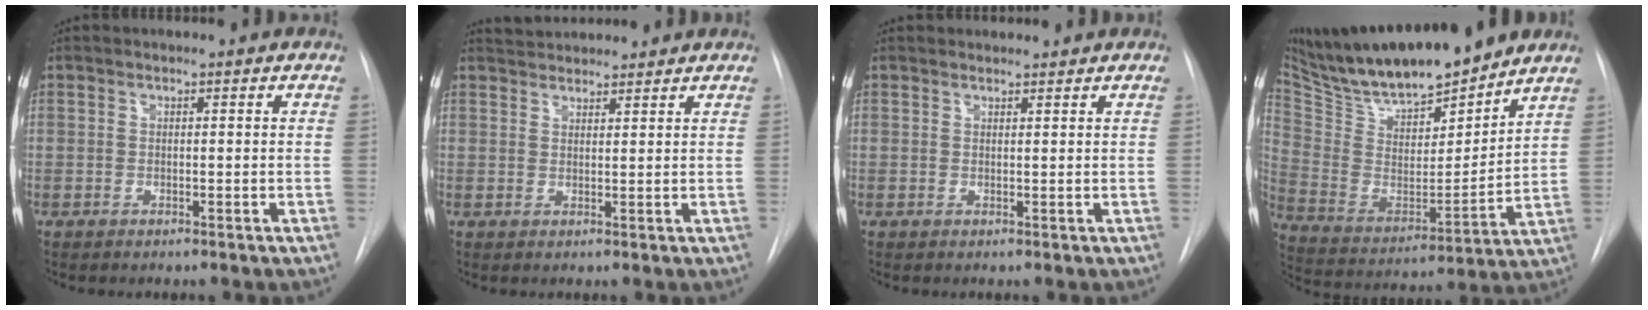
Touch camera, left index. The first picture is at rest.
{"total": 5.3, "force": [5.2, 1.0, 0.8], "torque": [-0.014, 0.034, 0.078]}
{"total": 3.4, "force": [3.3, 0.6, 0.4], "torque": [-0.006, 0.022, 0.045]}
{"total": 21.8, "force": [18.8, 4.1, 10.3], "torque": [-0.187, -0.015, 0.325]}